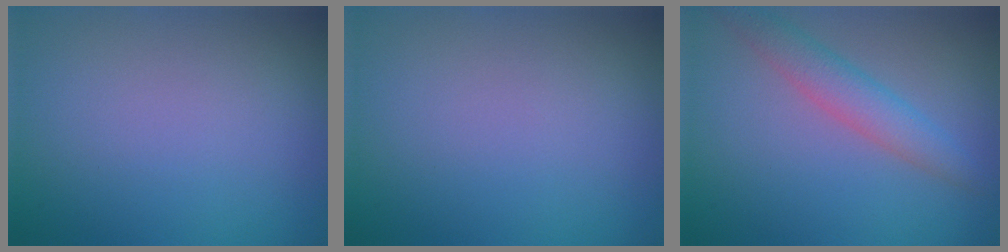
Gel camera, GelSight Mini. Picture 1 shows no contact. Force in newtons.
{"total": 0.0}
{"total": 2.4, "press": 2.4, "slide": 0.2}